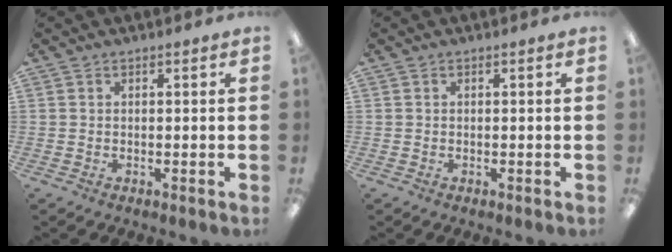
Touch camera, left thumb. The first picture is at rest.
{"total": 0.0}